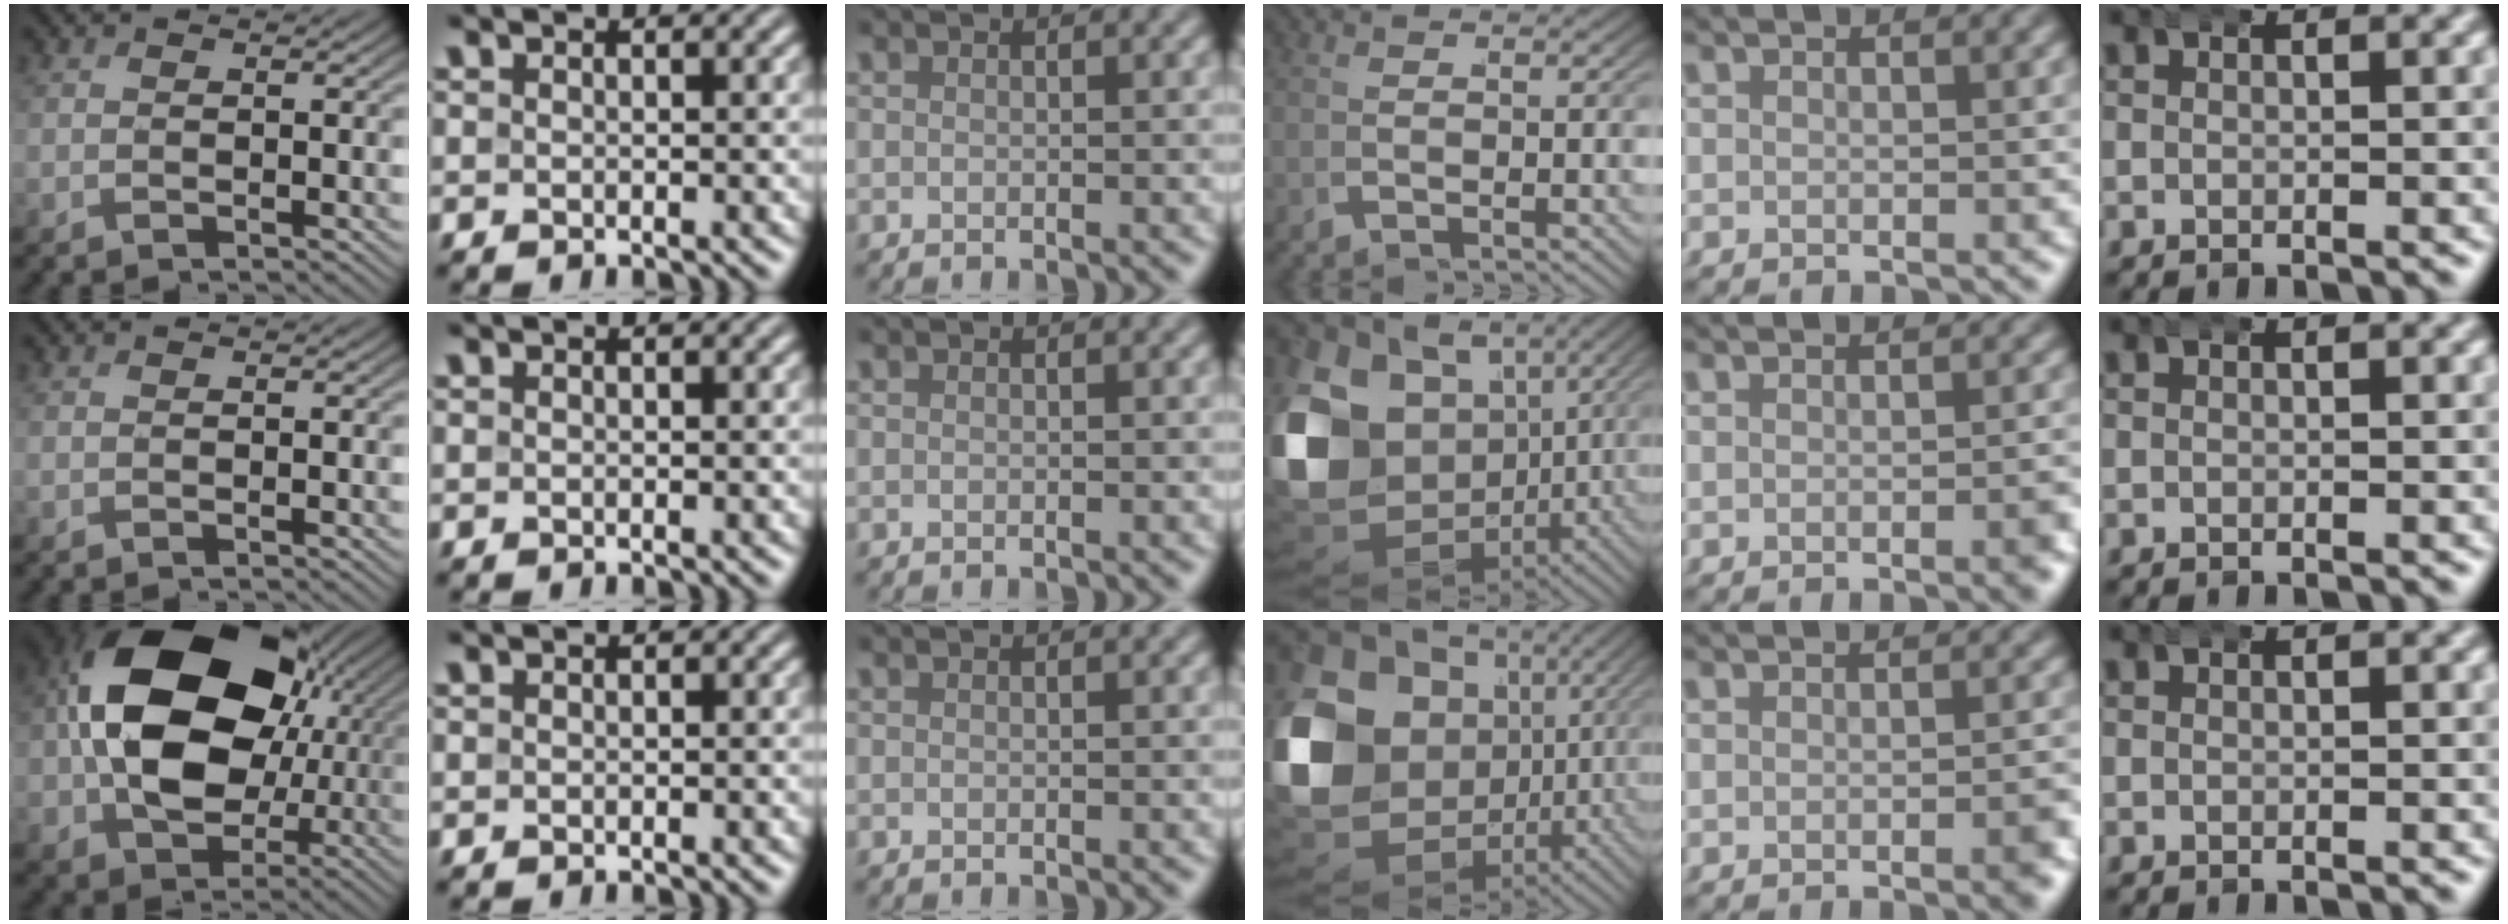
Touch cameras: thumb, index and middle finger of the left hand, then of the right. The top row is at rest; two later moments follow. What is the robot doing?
{"motion": "wrap", "object": "bandana"}